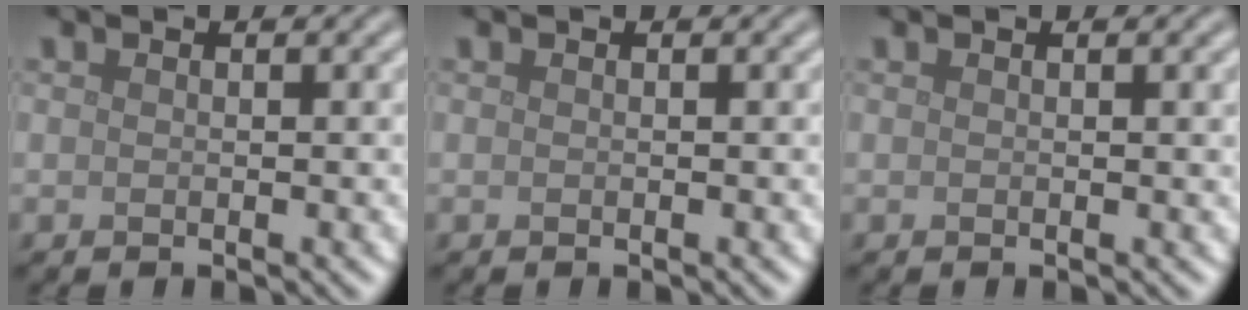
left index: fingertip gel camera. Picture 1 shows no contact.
{"total": 0.0}
{"total": 0.6, "force": [0.3, 0.1, 0.6], "torque": [-0.005, 0.002, 0.005]}